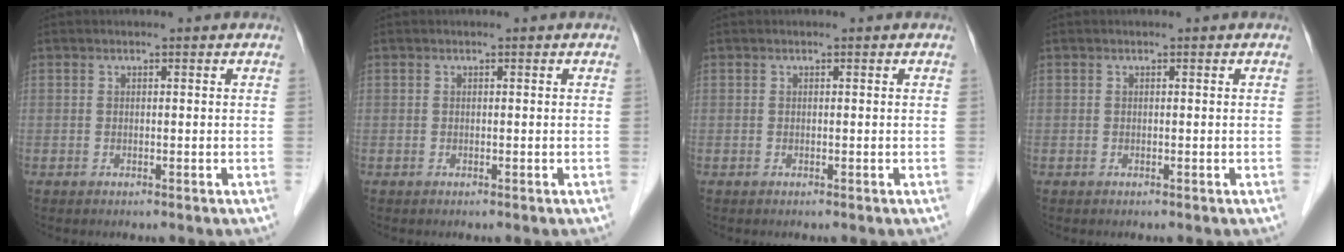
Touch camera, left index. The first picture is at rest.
{"total": 0.0}
{"total": 0.0}
{"total": 0.0}